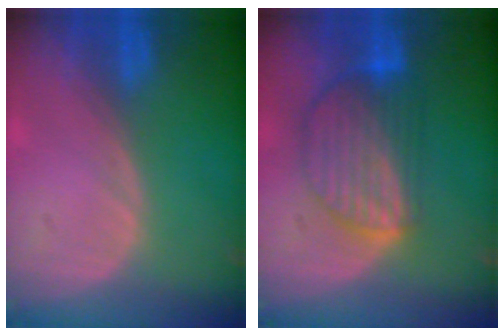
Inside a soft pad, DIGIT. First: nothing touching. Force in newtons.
{"total": 8.8, "press": 7.7, "slide": 4.2}